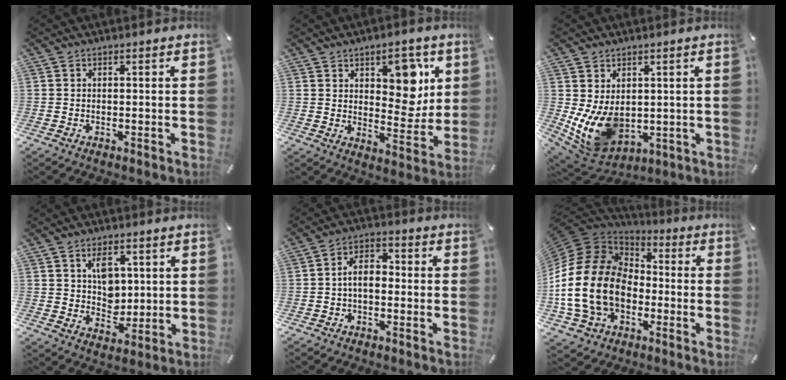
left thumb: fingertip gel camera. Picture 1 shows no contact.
{"total": 11.4, "force": [5.1, 6.9, 7.5], "torque": [-0.081, -0.028, 0.083]}
{"total": 10.4, "force": [0.1, 8.2, 6.3], "torque": [-0.142, -0.018, 0.009]}
{"total": 6.5, "force": [2.3, 5.2, 3.3], "torque": [-0.039, -0.005, 0.036]}
{"total": 5.9, "force": [-1.3, 3.5, 4.6], "torque": [-0.095, 0.016, -0.029]}
{"total": 20.0, "force": [-4.3, 15.3, 12.1], "torque": [-0.288, 0.019, -0.079]}